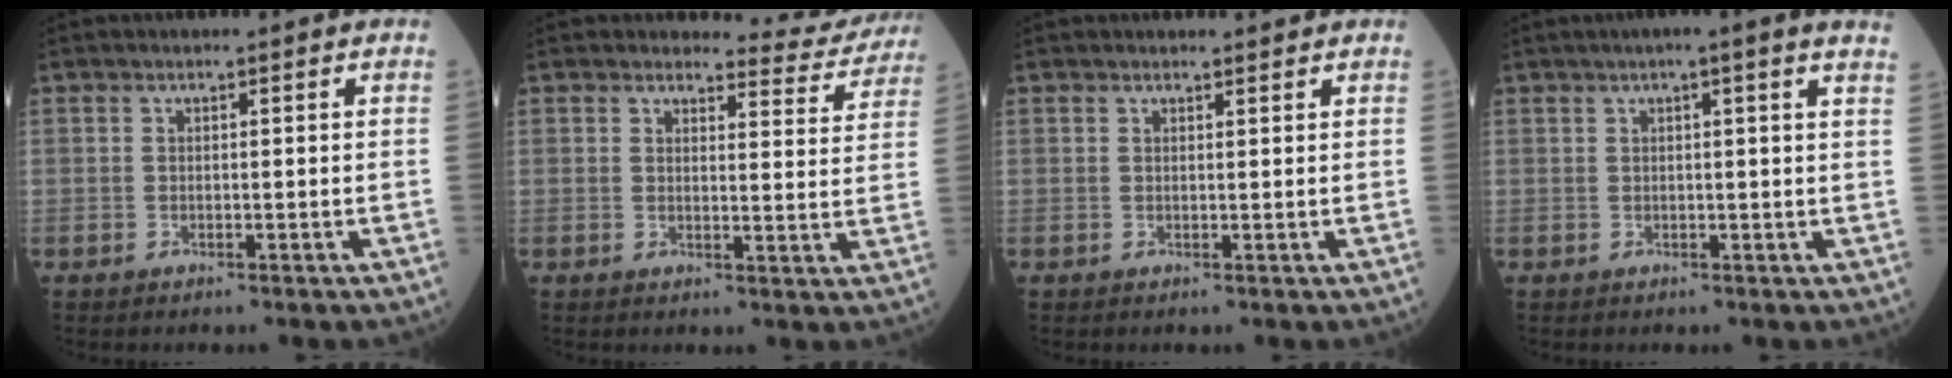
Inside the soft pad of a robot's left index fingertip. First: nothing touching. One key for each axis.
{"total": 7.8, "fx": 7.6, "fy": 1.2, "fz": -0.7, "tx": 0.017, "ty": -0.033, "tz": 0.079}
{"total": 1.5, "fx": 1.5, "fy": 0.4, "fz": 0.0, "tx": -0.004, "ty": 0.005, "tz": 0.024}
{"total": 8.1, "fx": 6.0, "fy": 0.1, "fz": 5.5, "tx": -0.071, "ty": 0.015, "tz": 0.064}